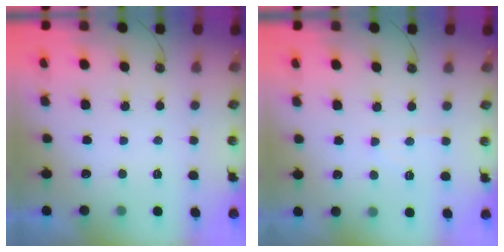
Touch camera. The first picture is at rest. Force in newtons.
{"total": 5.3, "press": 5.3, "slide": 0.6}